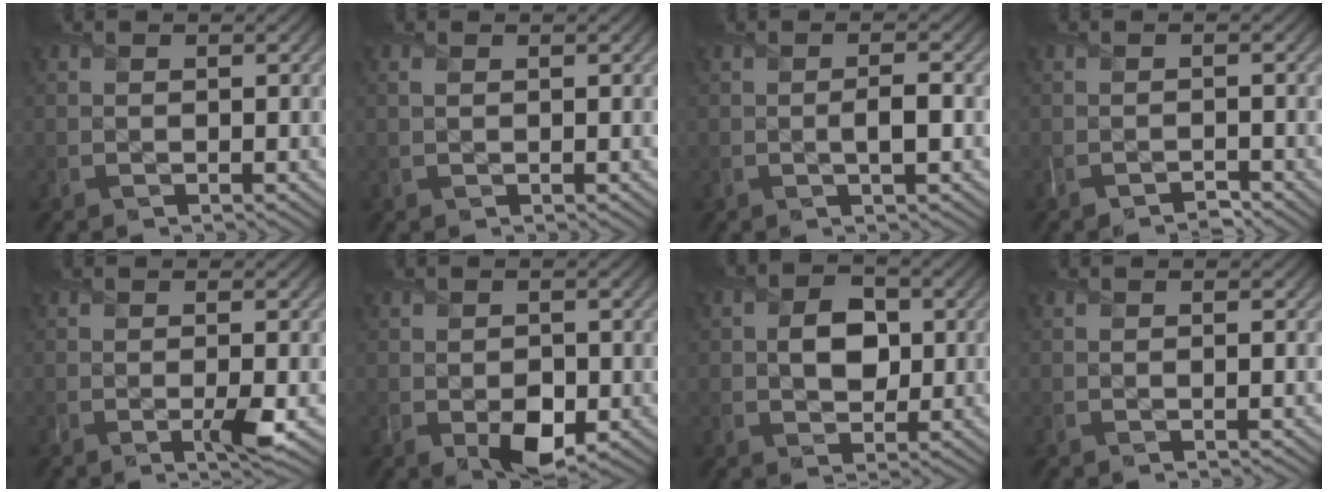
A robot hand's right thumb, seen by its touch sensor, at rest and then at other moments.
{"total": 0.7, "force": [0.3, 0.4, 0.5], "torque": [-0.015, 0.003, 0.005]}
{"total": 2.0, "force": [-0.4, 0.6, 1.9], "torque": [-0.032, 0.002, -0.010]}
{"total": 1.5, "force": [-1.5, 0.3, 0.3], "torque": [-0.004, -0.001, -0.032]}
{"total": 2.2, "force": [-0.5, 0.3, 2.1], "torque": [-0.037, -0.003, -0.012]}
{"total": 4.6, "force": [-1.3, 3.2, 3.1], "torque": [-0.059, -0.020, -0.016]}
{"total": 4.8, "force": [0.4, 3.7, 3.1], "torque": [-0.059, -0.002, -0.004]}
{"total": 0.0}